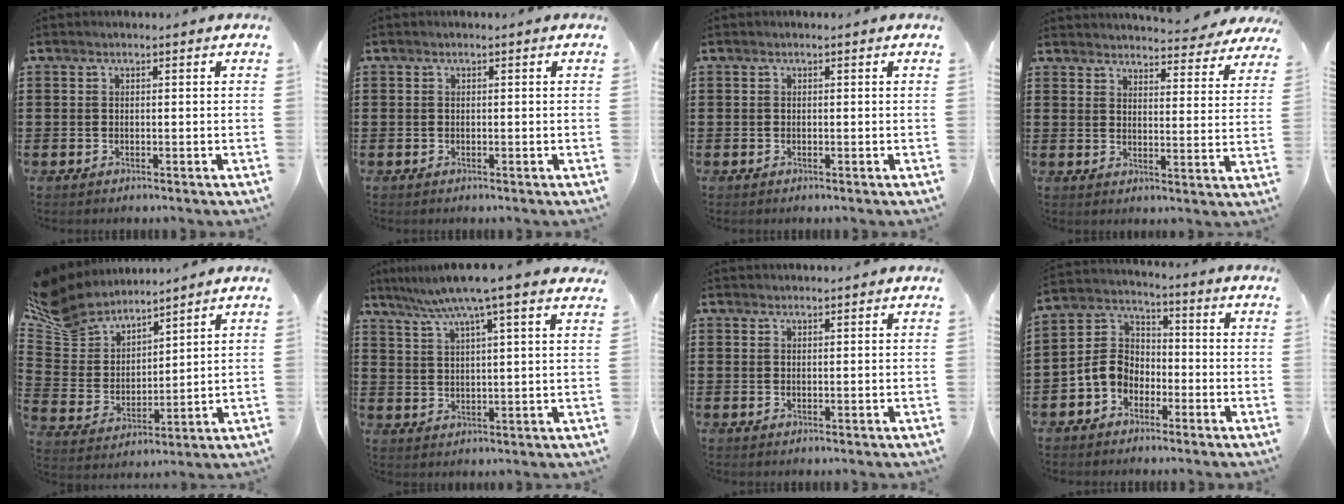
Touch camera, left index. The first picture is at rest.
{"total": 0.0}
{"total": 0.0}
{"total": 4.4, "force": [4.4, -0.1, 0.5], "torque": [-0.013, -0.034, 0.073]}
{"total": 7.9, "force": [7.2, 3.1, 0.4], "torque": [-0.058, -0.049, 0.135]}
{"total": 7.8, "force": [6.1, -0.4, 4.9], "torque": [-0.110, -0.022, 0.103]}
{"total": 1.0, "force": [1.0, 0.0, 0.1], "torque": [-0.004, -0.003, 0.020]}
{"total": 5.7, "force": [-2.3, 4.6, 2.6], "torque": [-0.083, 0.002, -0.056]}